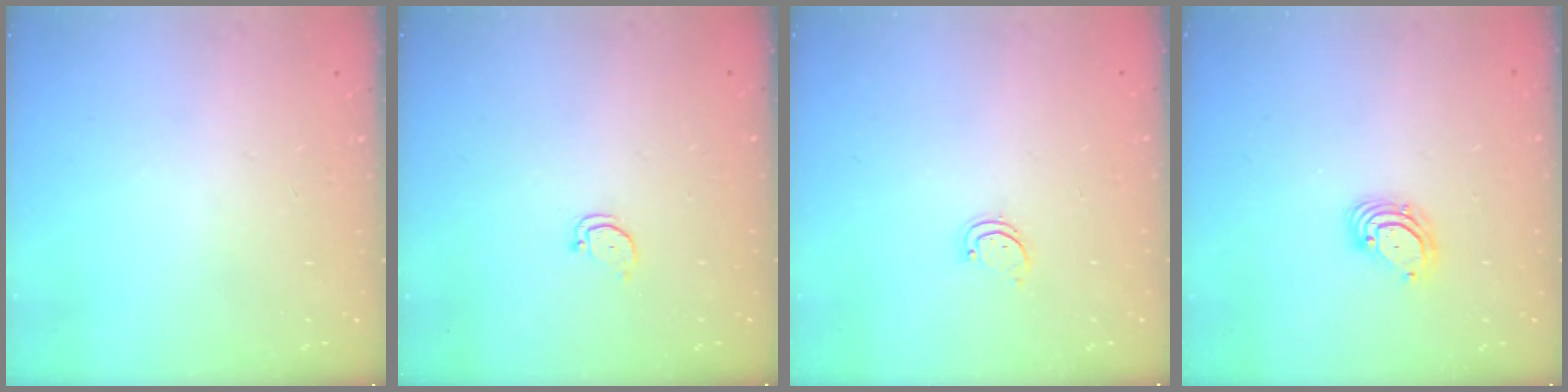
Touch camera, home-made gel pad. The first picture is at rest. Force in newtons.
{"total": 2.2, "press": 2.2, "slide": 0.2}
{"total": 1.7, "press": 1.7, "slide": 0.3}
{"total": 3.9, "press": 3.9, "slide": 0.2}